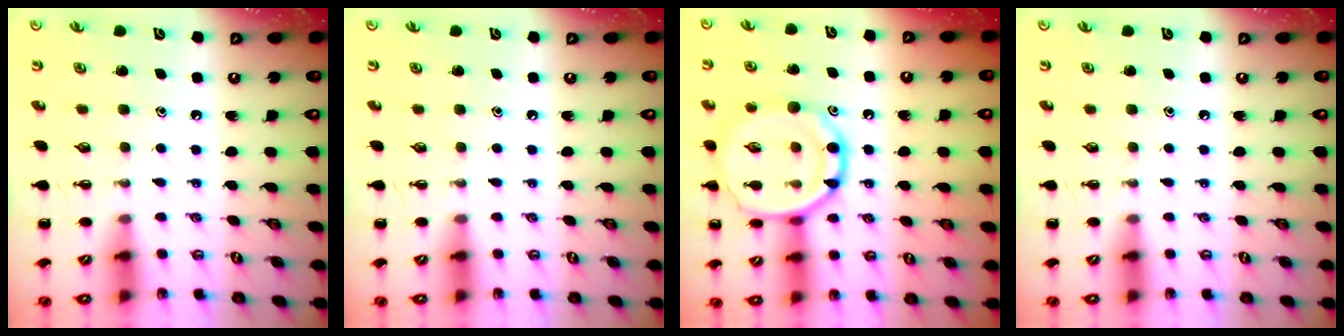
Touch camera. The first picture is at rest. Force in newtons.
{"total": 0.0}
{"total": 15.9, "press": 15.8, "slide": 1.3}
{"total": 0.0}